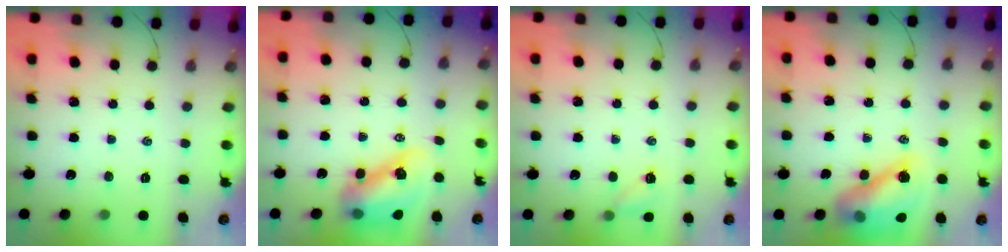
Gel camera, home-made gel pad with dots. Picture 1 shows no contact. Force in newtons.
{"total": 9.5, "press": 9.0, "slide": 2.8}
{"total": 4.4, "press": 4.2, "slide": 1.2}
{"total": 14.3, "press": 13.8, "slide": 3.7}